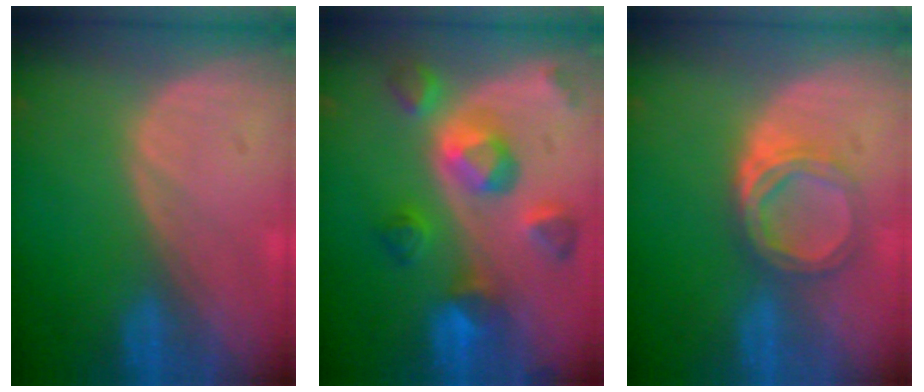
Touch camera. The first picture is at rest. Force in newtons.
{"total": 9.5, "press": 8.6, "slide": 4.1}
{"total": 5.6, "press": 5.0, "slide": 2.6}